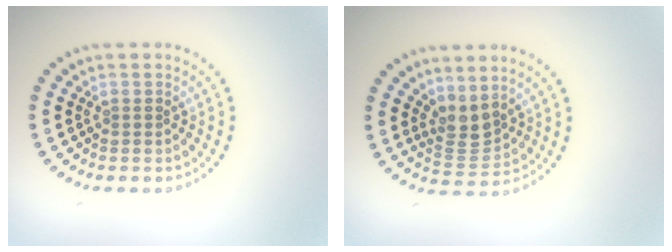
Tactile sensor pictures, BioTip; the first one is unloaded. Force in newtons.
{"total": 2.6, "press": 2.0, "slide": 1.6}